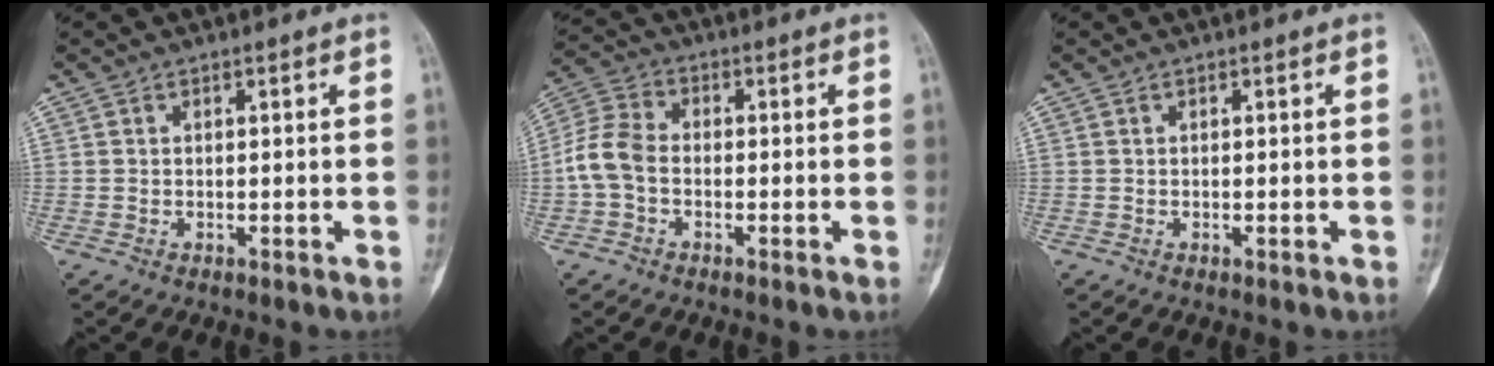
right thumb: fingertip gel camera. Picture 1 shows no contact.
{"total": 7.1, "force": [-1.4, 4.9, 4.9], "torque": [-0.102, 0.020, -0.040]}
{"total": 0.0}